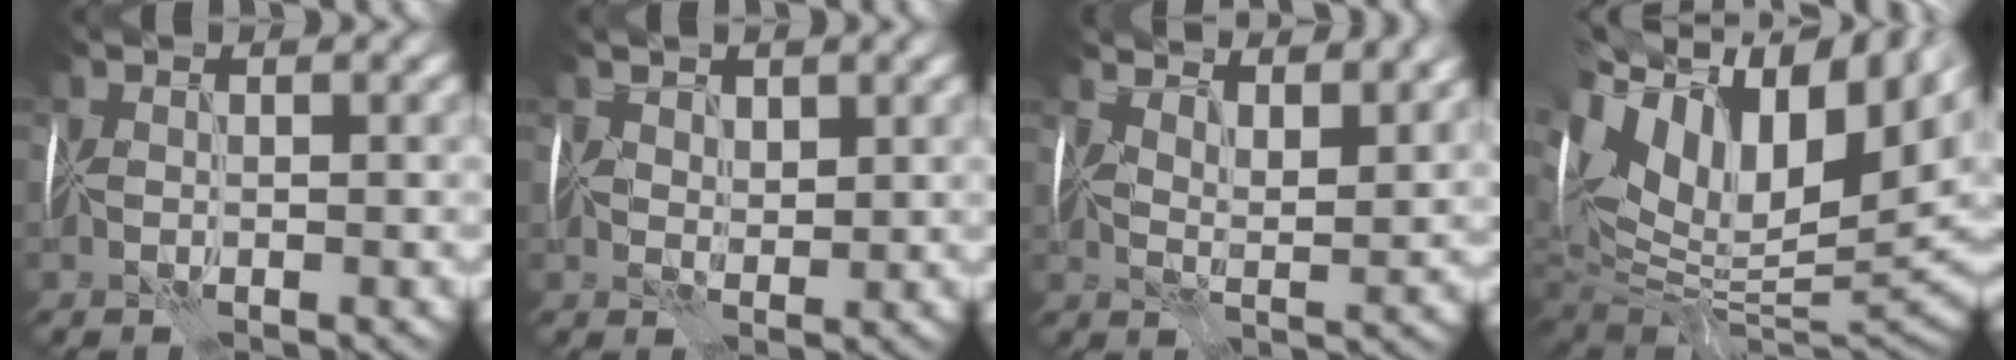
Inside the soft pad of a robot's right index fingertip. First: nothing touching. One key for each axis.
{"total": 2.8, "fx": 1.8, "fy": 1.7, "fz": 1.1, "tx": -0.024, "ty": 0.001, "tz": 0.029}
{"total": 6.9, "fx": 5.9, "fy": 1.8, "fz": 3.0, "tx": -0.053, "ty": -0.001, "tz": 0.078}
{"total": 17.2, "fx": 5.2, "fy": 9.2, "fz": 13.5, "tx": -0.243, "ty": 0.014, "tz": 0.112}